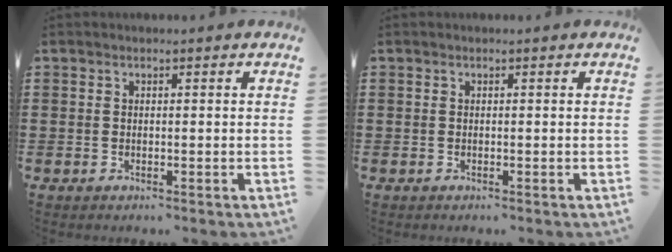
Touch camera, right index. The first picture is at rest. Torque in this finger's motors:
{"motor_torque": [0.84, 1.30, 0.00, 0.00]}